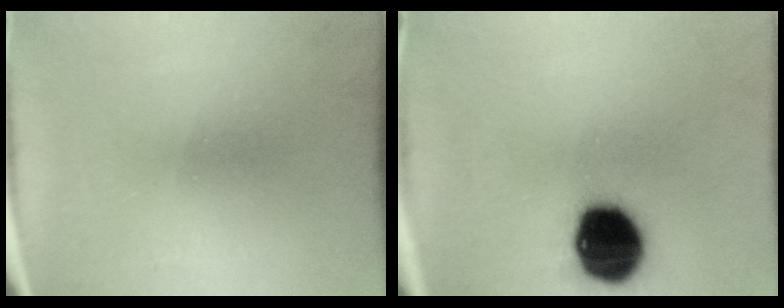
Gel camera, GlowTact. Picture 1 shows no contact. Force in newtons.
{"total": 17.4}